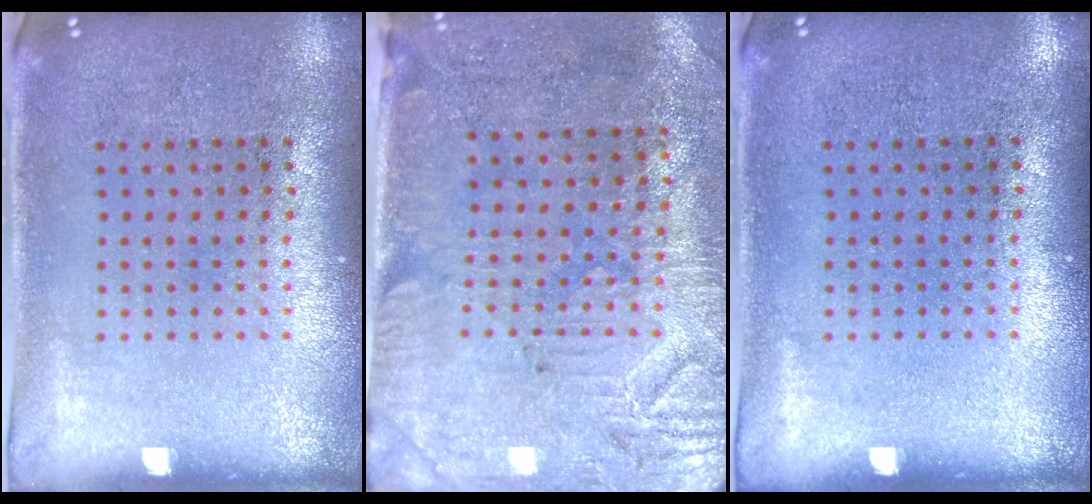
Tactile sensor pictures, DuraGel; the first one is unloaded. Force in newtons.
{"total": 3.1, "press": 2.7, "slide": 1.5}
{"total": 0.0}